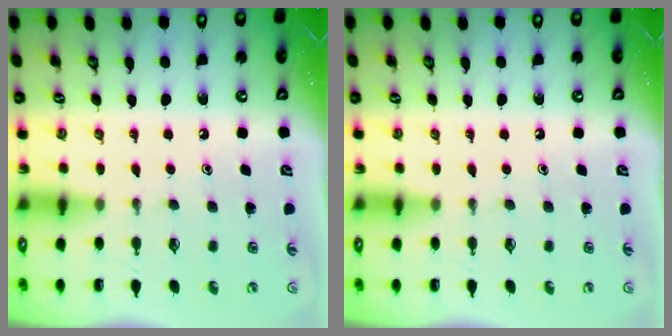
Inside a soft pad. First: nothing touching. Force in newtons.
{"total": 0.0}